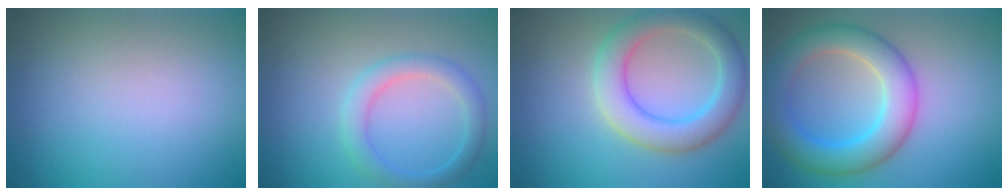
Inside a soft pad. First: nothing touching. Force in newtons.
{"total": 2.7, "press": 2.7, "slide": 0.1}
{"total": 5.3, "press": 5.3, "slide": 0.3}
{"total": 6.2, "press": 6.2, "slide": 0.2}